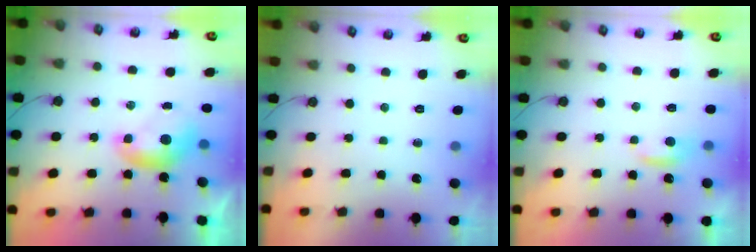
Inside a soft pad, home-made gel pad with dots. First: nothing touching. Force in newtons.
{"total": 0.0}
{"total": 0.7, "press": 0.5, "slide": 0.5}